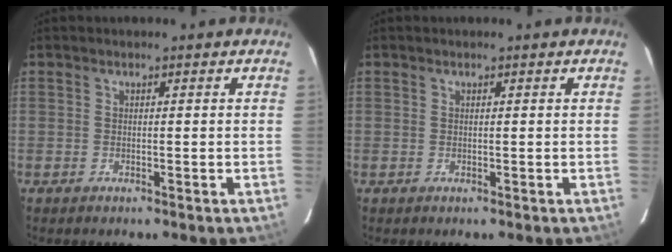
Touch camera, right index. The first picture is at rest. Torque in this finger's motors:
{"motor_torque": [-0.11, 0.04, -0.03, 0.00]}